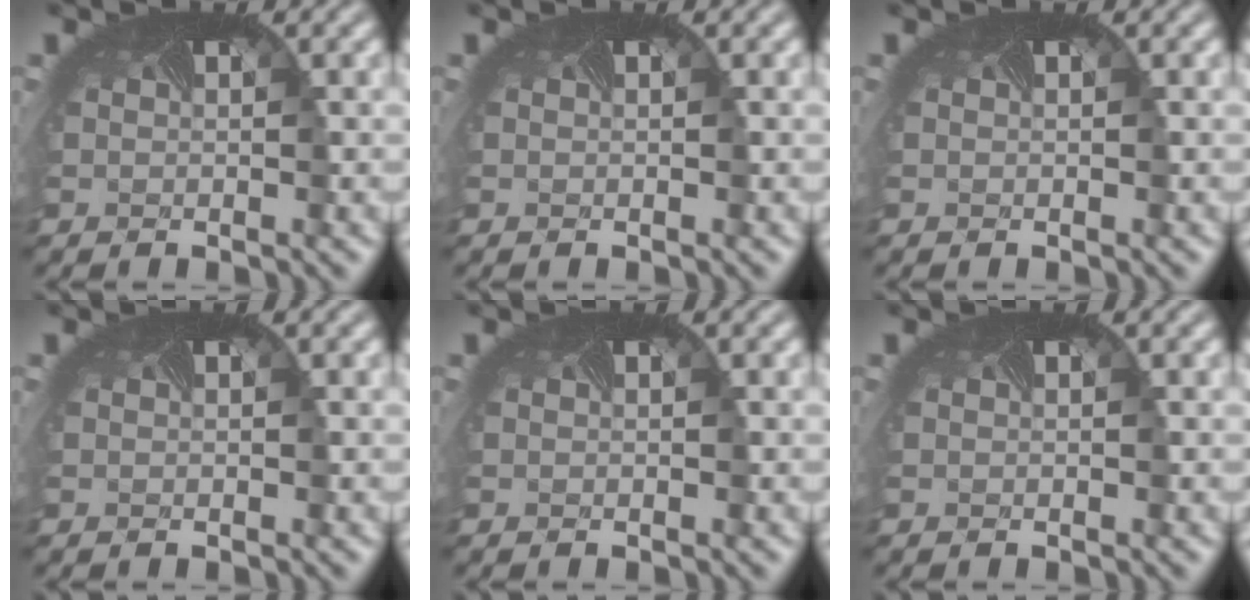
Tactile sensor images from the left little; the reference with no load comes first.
{"total": 0.0}
{"total": 0.0}
{"total": 0.0}
{"total": 0.0}
{"total": 0.0}